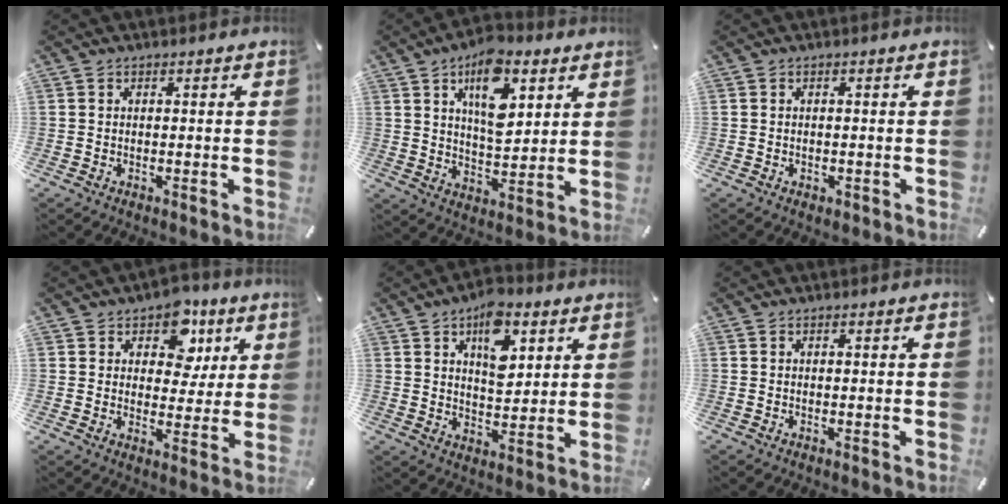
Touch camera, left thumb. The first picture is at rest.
{"total": 14.1, "force": [6.9, 7.3, 9.9], "torque": [-0.149, -0.022, 0.117]}
{"total": 1.0, "force": [-0.2, 0.9, 0.3], "torque": [-0.006, 0.005, -0.006]}
{"total": 10.2, "force": [4.9, 7.5, 4.9], "torque": [-0.059, -0.023, 0.084]}
{"total": 11.6, "force": [5.7, 6.7, 7.6], "torque": [-0.097, -0.019, 0.096]}
{"total": 0.0}